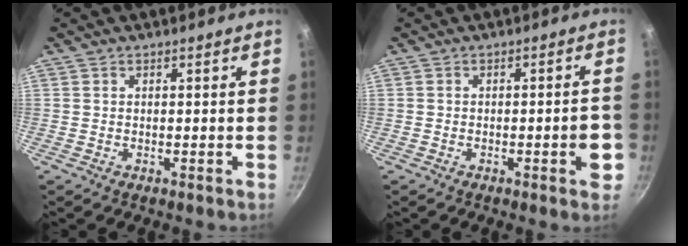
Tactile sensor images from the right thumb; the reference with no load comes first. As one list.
[{"total": 5.2, "force": [-1.7, 1.5, 4.6], "torque": [-0.047, 0.011, -0.023]}]